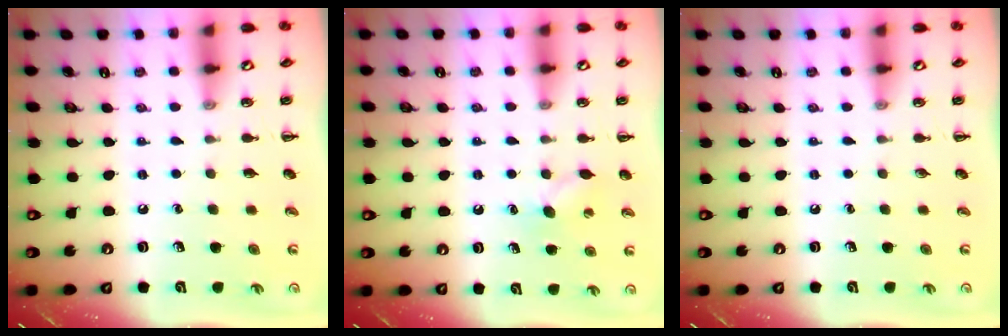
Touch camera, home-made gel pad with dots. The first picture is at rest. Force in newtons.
{"total": 6.5, "press": 6.3, "slide": 1.6}
{"total": 0.0}